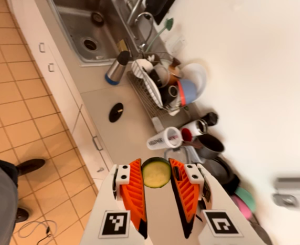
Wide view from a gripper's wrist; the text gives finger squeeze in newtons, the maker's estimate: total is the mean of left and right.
{"total": 8.4, "left": 8.6, "right": 8.3}